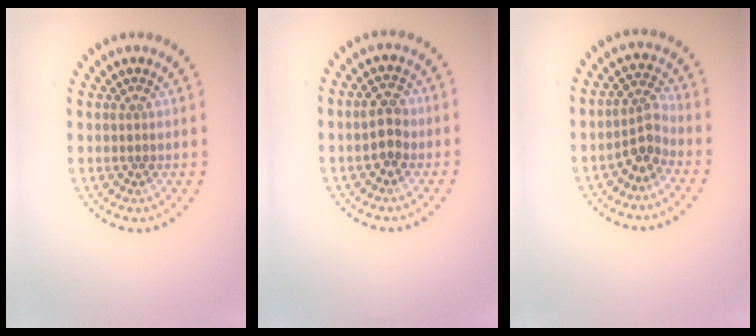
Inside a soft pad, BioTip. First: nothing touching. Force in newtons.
{"total": 2.4, "press": 2.3, "slide": 0.4}
{"total": 2.6, "press": 1.9, "slide": 1.7}